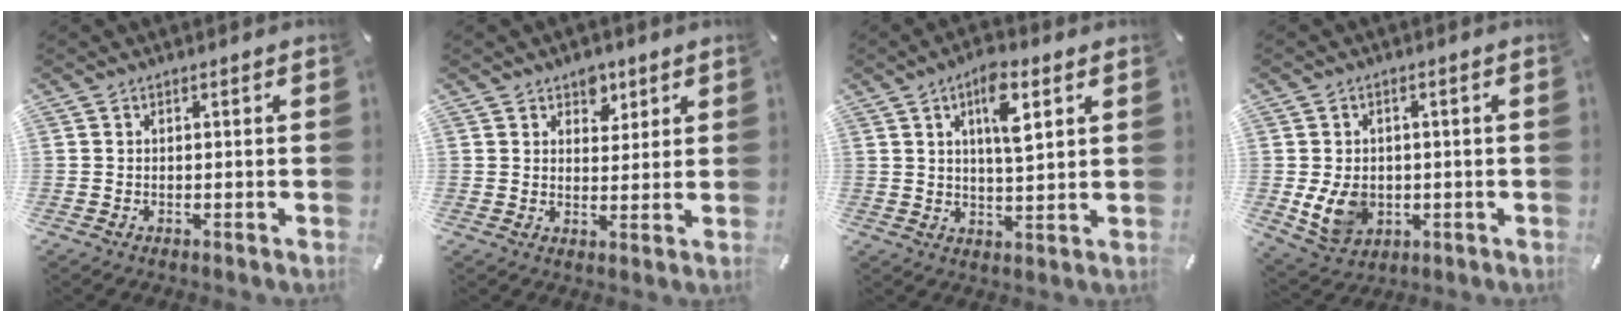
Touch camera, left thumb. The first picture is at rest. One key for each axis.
{"total": 5.0, "fx": 3.2, "fy": 3.6, "fz": 1.4, "tx": -0.001, "ty": -0.015, "tz": 0.051}
{"total": 8.6, "fx": 4.0, "fy": 3.0, "fz": 7.0, "tx": -0.114, "ty": -0.007, "tz": 0.063}
{"total": 8.3, "fx": -0.8, "fy": 6.8, "fz": 4.6, "tx": -0.093, "ty": 0.000, "tz": -0.015}